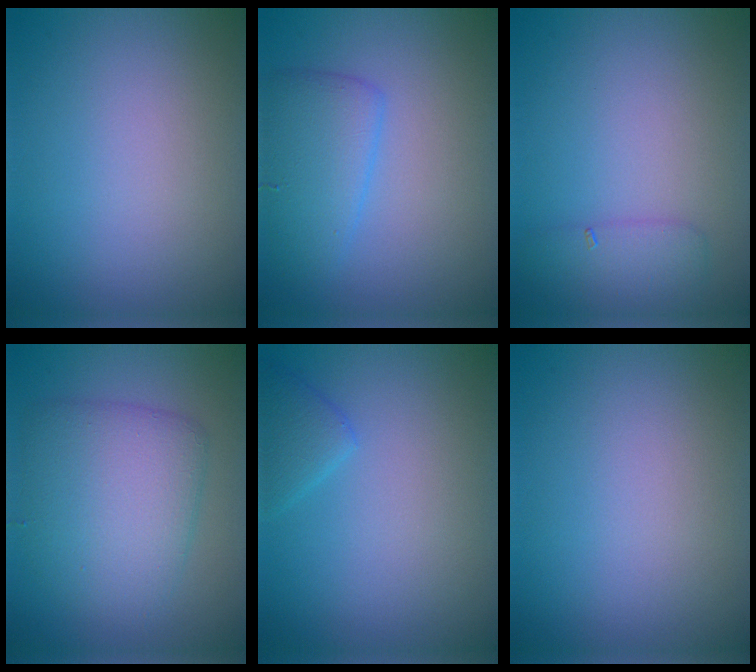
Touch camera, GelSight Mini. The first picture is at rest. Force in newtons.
{"total": 3.5, "press": 3.5, "slide": 0.3}
{"total": 1.9, "press": 1.9, "slide": 0.1}
{"total": 6.0, "press": 6.0, "slide": 0.2}
{"total": 1.8, "press": 1.8, "slide": 0.2}
{"total": 0.0}